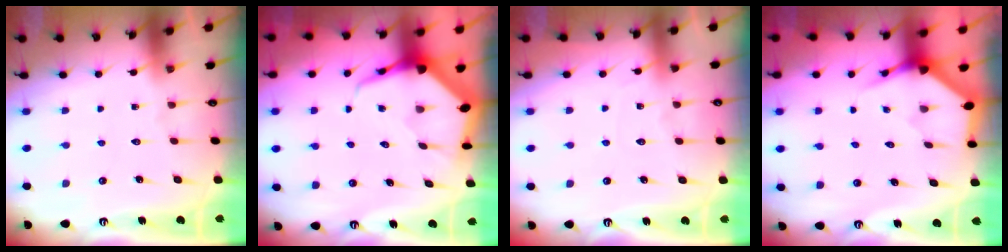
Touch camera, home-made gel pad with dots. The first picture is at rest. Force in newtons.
{"total": 6.1, "press": 6.1, "slide": 0.5}
{"total": 2.7, "press": 2.7, "slide": 0.3}
{"total": 3.6, "press": 3.6, "slide": 0.1}